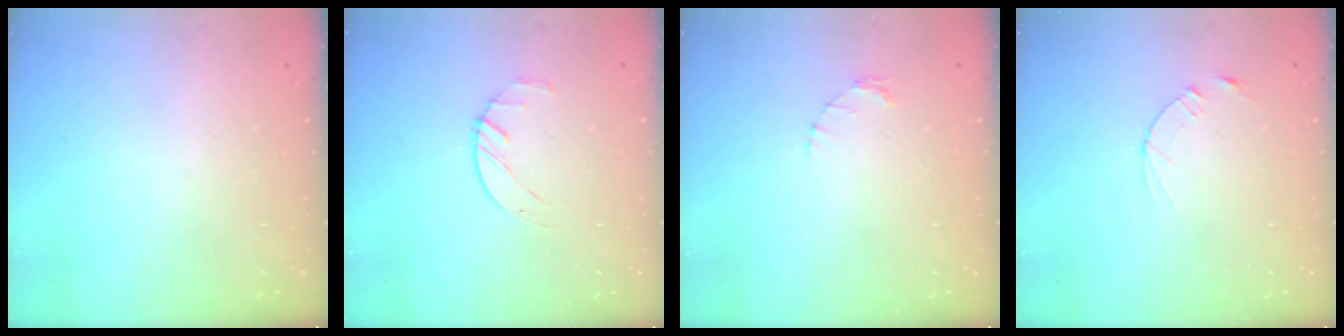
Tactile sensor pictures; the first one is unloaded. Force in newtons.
{"total": 2.5, "press": 2.5, "slide": 0.4}
{"total": 1.6, "press": 1.5, "slide": 0.3}
{"total": 2.5, "press": 2.5, "slide": 0.3}